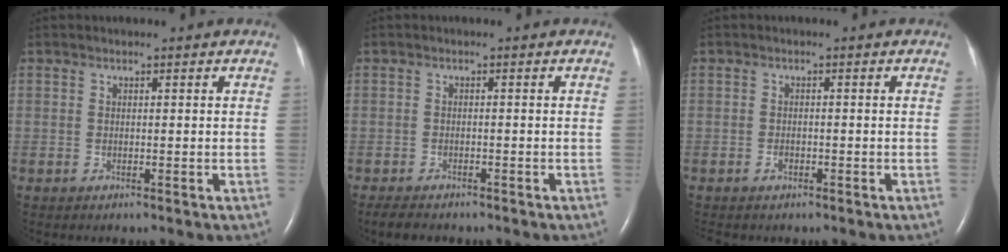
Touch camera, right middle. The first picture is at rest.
{"total": 3.3, "force": [-2.7, 1.1, 1.4], "torque": [-0.029, -0.008, -0.037]}
{"total": 1.2, "force": [-0.8, 0.7, 0.5], "torque": [-0.016, 0.001, -0.014]}